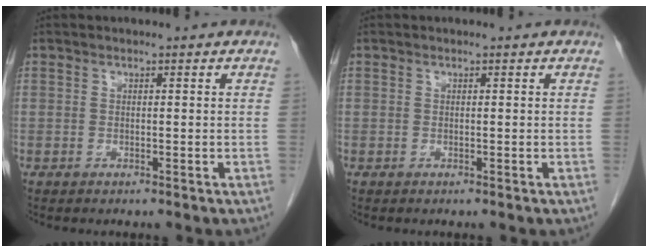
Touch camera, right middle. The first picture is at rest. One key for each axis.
{"total": 0.0}